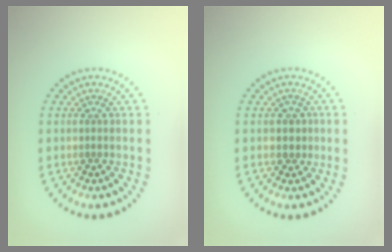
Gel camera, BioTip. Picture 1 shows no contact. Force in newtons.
{"total": 1.5, "press": 1.2, "slide": 1.0}